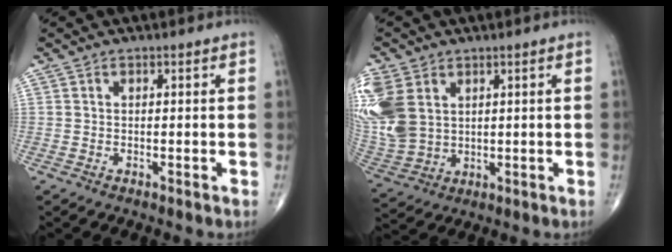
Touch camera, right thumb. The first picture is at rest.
{"total": 15.1, "force": [4.3, 11.1, 9.4], "torque": [-0.240, -0.006, 0.100]}